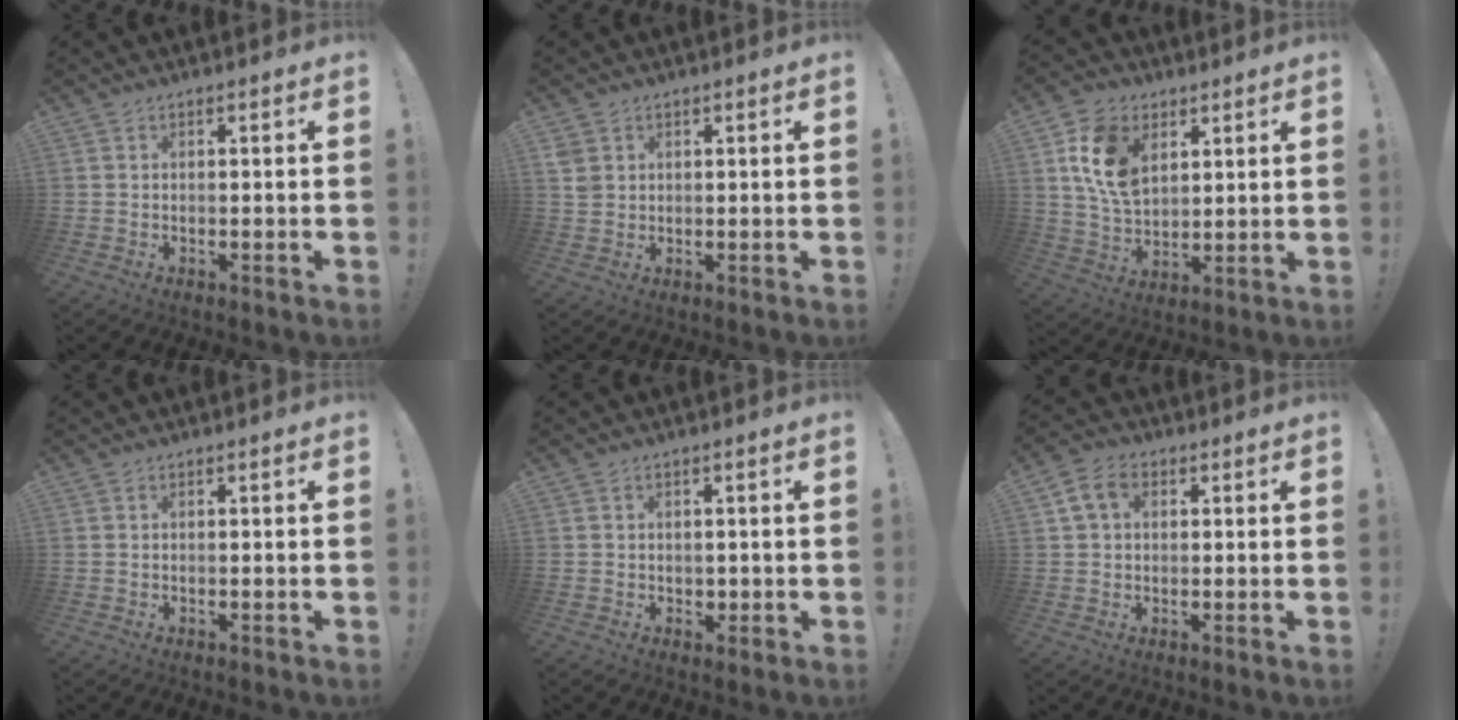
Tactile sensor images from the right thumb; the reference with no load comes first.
{"total": 3.4, "force": [1.7, 2.6, 1.4], "torque": [-0.024, -0.001, 0.035]}
{"total": 15.0, "force": [5.8, 10.5, 9.0], "torque": [-0.165, -0.012, 0.114]}
{"total": 0.0}
{"total": 1.6, "force": [0.3, 1.6, 0.4], "torque": [-0.006, 0.002, 0.006]}
{"total": 6.9, "force": [2.4, 4.9, 4.1], "torque": [-0.080, 0.006, 0.047]}